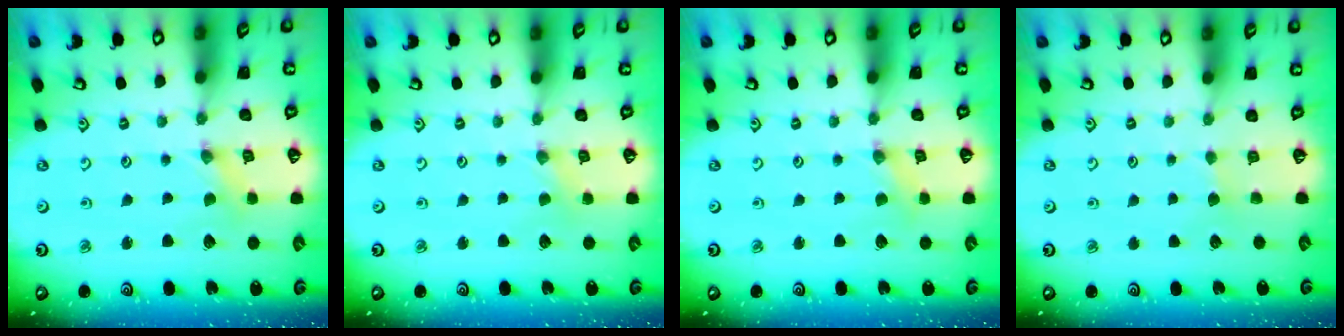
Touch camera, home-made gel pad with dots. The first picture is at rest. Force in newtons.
{"total": 1.8, "press": 1.7, "slide": 0.4}
{"total": 1.7, "press": 1.7, "slide": 0.4}
{"total": 2.2, "press": 2.2, "slide": 0.2}